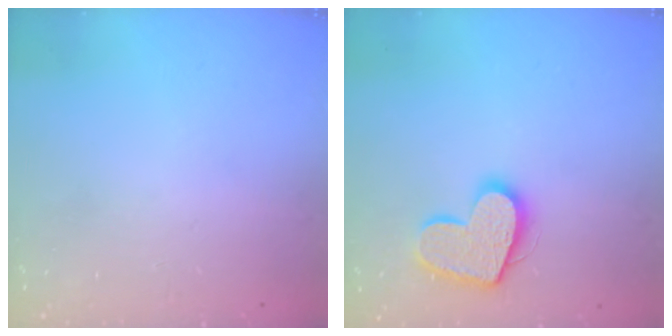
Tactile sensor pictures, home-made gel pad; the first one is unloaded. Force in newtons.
{"total": 14.3, "press": 14.3, "slide": 1.1}